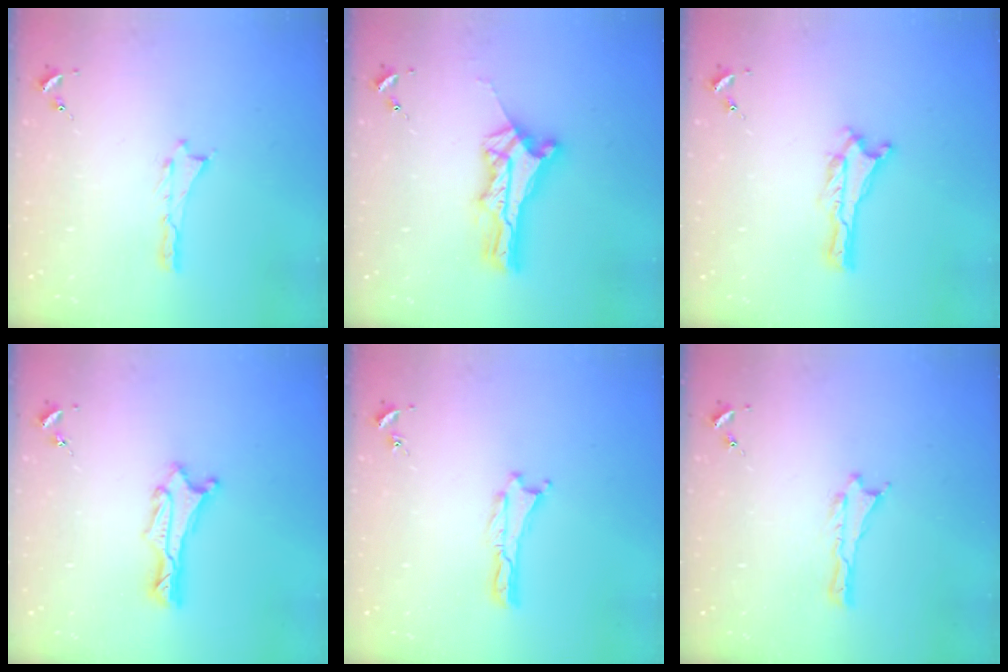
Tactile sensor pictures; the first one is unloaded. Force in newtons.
{"total": 6.0, "press": 6.0, "slide": 0.4}
{"total": 0.0}
{"total": 1.3, "press": 1.3, "slide": 0.1}
{"total": 0.0}
{"total": 0.0}